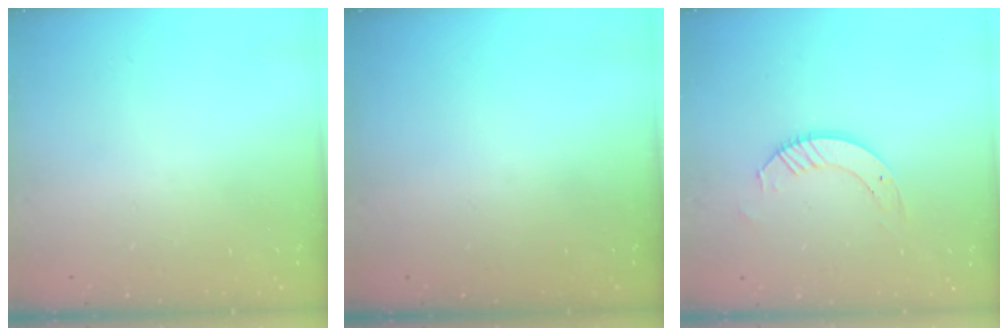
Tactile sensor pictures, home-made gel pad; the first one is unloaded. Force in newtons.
{"total": 0.0}
{"total": 5.7, "press": 5.7, "slide": 0.3}